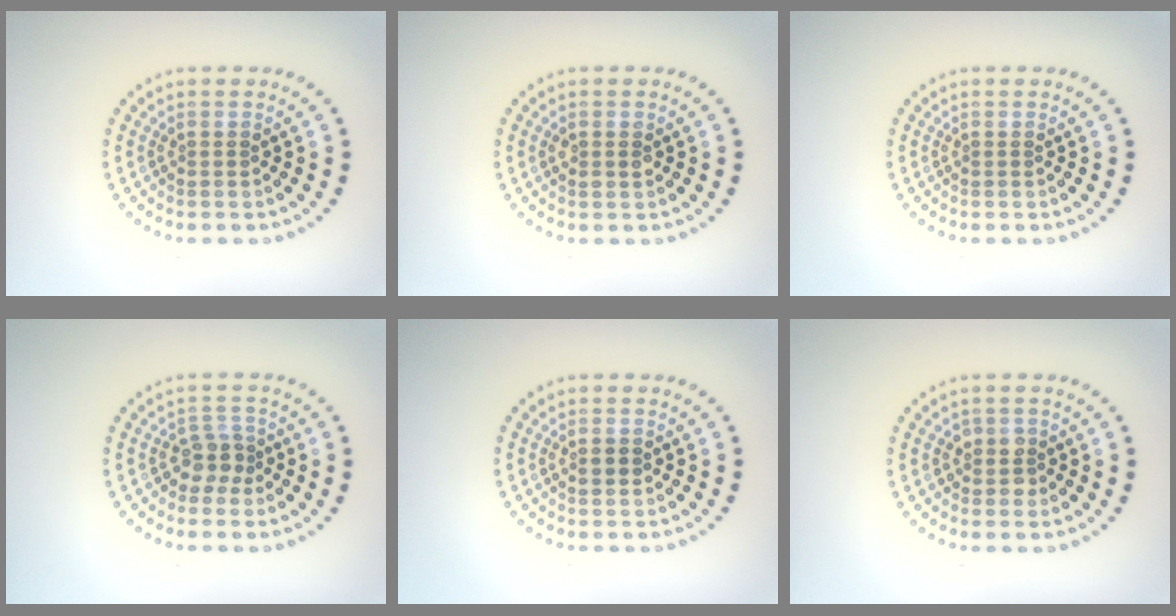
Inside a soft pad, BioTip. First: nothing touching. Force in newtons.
{"total": 1.1, "press": 1.1, "slide": 0.2}
{"total": 0.0}
{"total": 2.1, "press": 1.7, "slide": 1.3}
{"total": 1.3, "press": 1.3, "slide": 0.0}
{"total": 1.6, "press": 1.5, "slide": 0.6}